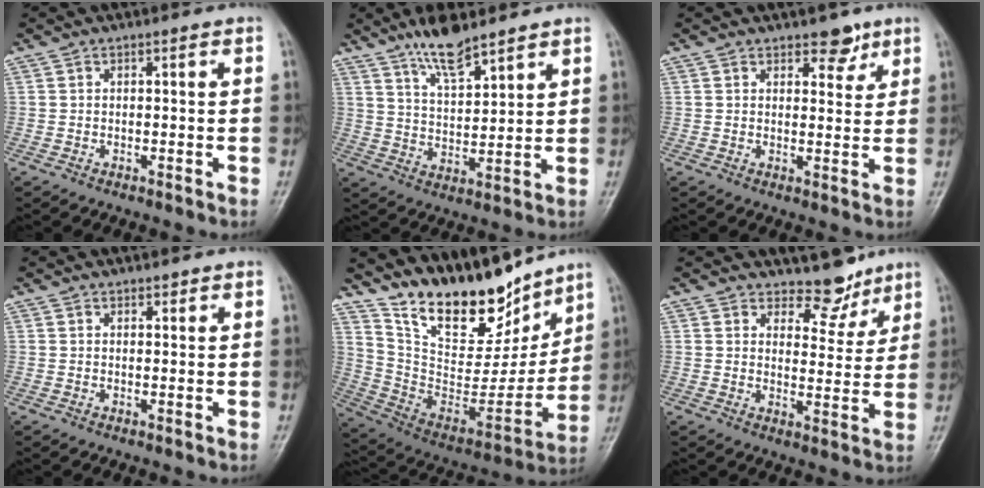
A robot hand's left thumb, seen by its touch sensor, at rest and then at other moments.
{"total": 8.5, "force": [6.6, 2.2, 4.9], "torque": [-0.078, -0.044, 0.127]}
{"total": 4.1, "force": [2.8, 2.1, 2.0], "torque": [-0.001, -0.015, 0.039]}
{"total": 0.9, "force": [0.7, 0.4, 0.3], "torque": [0.001, -0.005, 0.009]}
{"total": 20.8, "force": [16.6, 8.3, 9.4], "torque": [-0.106, -0.099, 0.295]}
{"total": 5.9, "force": [5.1, 2.9, 0.7], "torque": [0.017, -0.045, 0.079]}